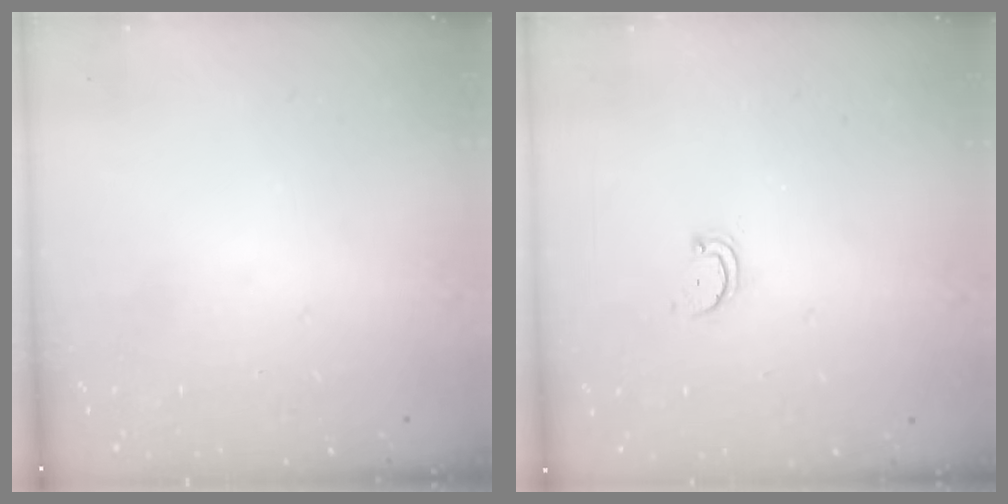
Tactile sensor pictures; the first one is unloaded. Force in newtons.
{"total": 2.5, "press": 2.4, "slide": 0.5}